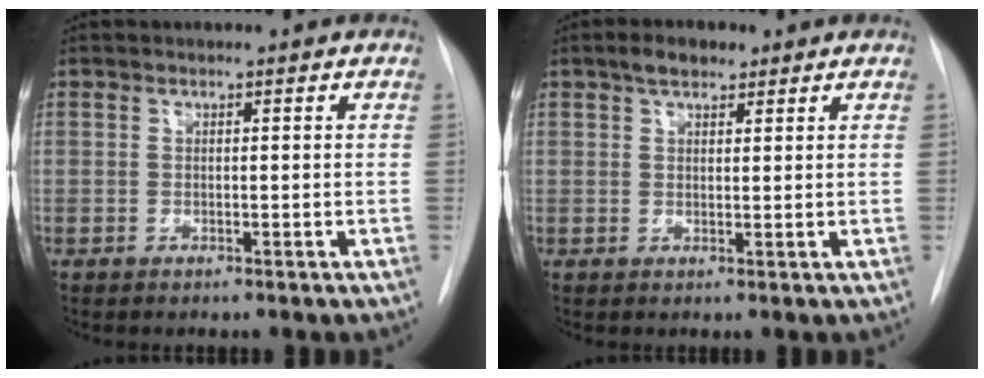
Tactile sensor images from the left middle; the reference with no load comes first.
{"total": 3.4, "force": [2.3, 1.6, 1.9], "torque": [-0.036, 0.011, 0.038]}